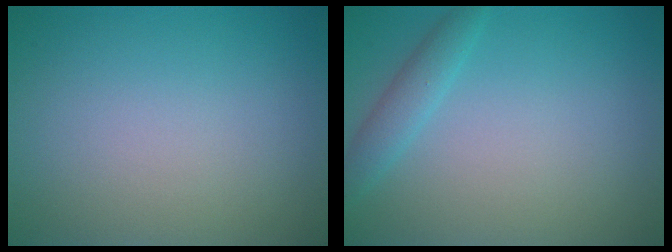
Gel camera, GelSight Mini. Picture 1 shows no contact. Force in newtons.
{"total": 1.9, "press": 1.9, "slide": 0.1}